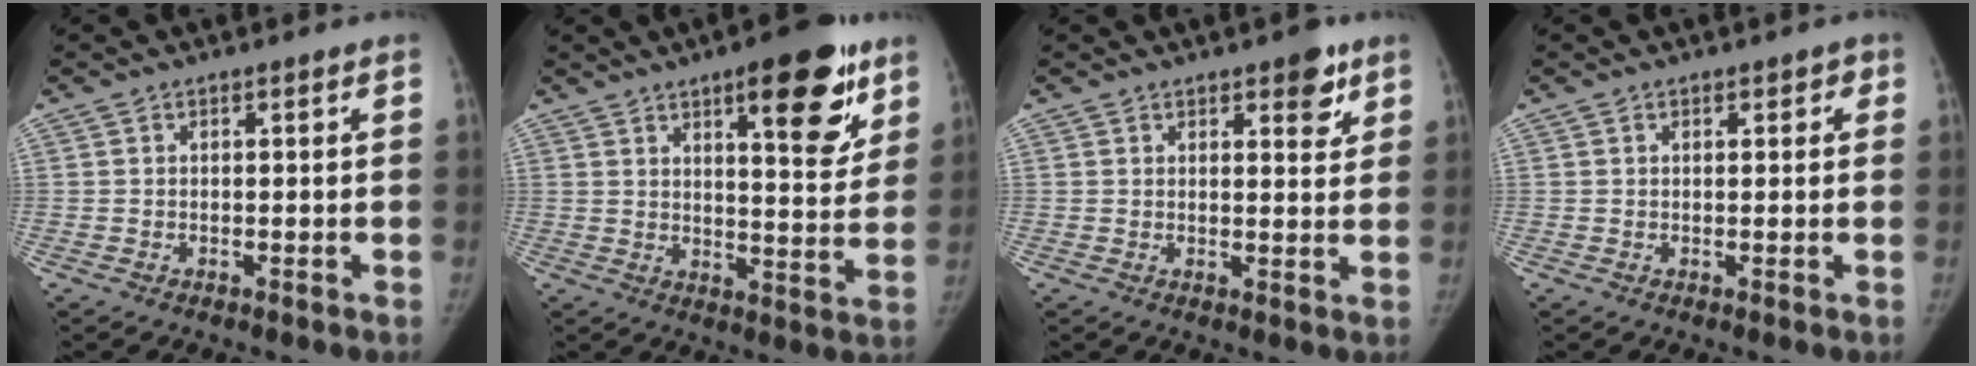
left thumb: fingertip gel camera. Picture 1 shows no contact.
{"total": 15.4, "force": [8.5, 5.0, 11.8], "torque": [-0.120, -0.041, 0.116]}
{"total": 5.0, "force": [3.0, 2.2, 3.5], "torque": [-0.024, -0.015, 0.035]}
{"total": 1.9, "force": [0.8, 1.1, 1.3], "torque": [-0.005, 0.003, 0.007]}